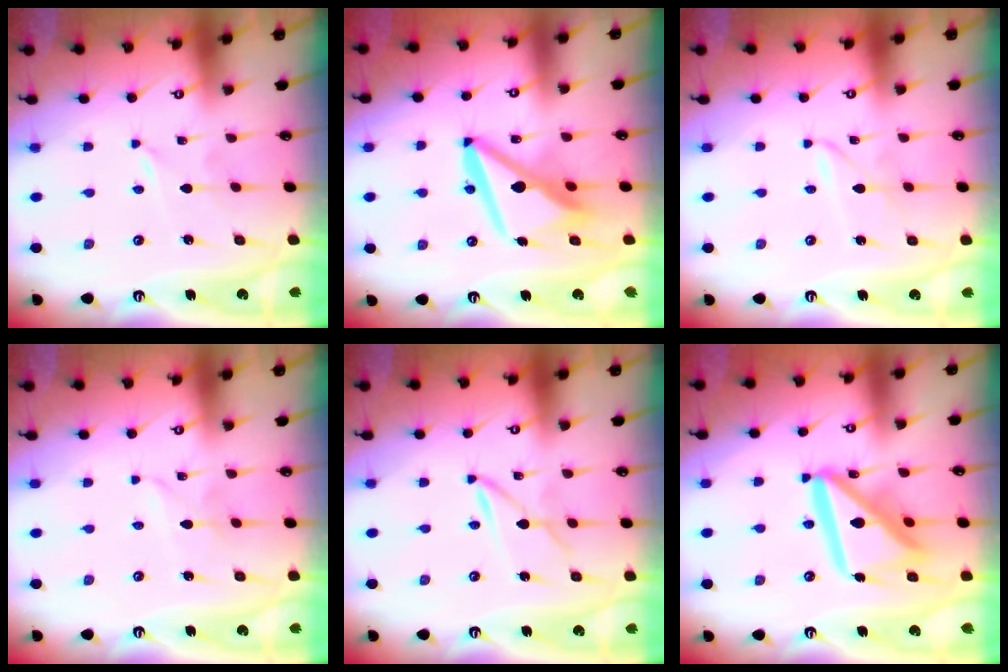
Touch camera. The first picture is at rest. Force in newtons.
{"total": 12.9, "press": 12.8, "slide": 1.7}
{"total": 1.9, "press": 1.9, "slide": 0.2}
{"total": 2.4, "press": 2.4, "slide": 0.3}
{"total": 2.5, "press": 2.5, "slide": 0.3}
{"total": 18.4, "press": 18.3, "slide": 2.0}